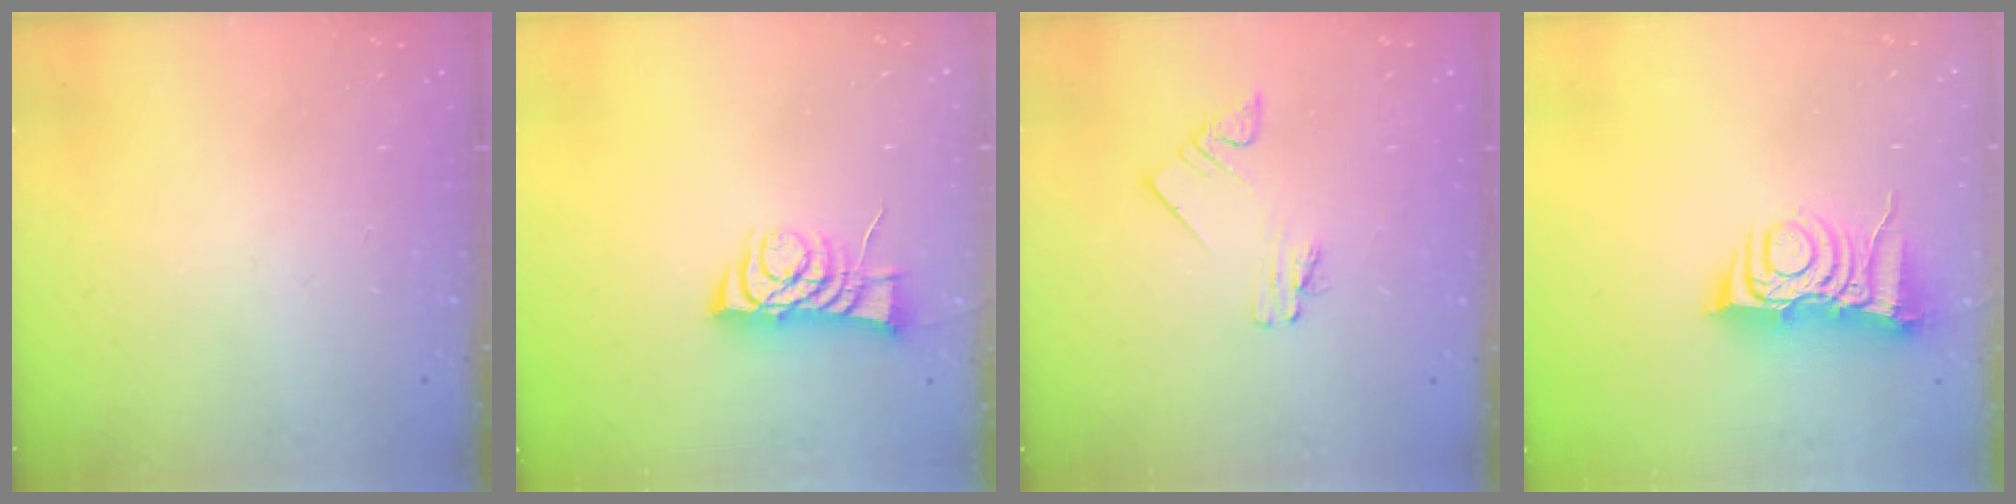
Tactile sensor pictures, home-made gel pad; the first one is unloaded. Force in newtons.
{"total": 7.8, "press": 7.7, "slide": 0.6}
{"total": 1.9, "press": 1.9, "slide": 0.1}
{"total": 8.9, "press": 8.9, "slide": 1.1}